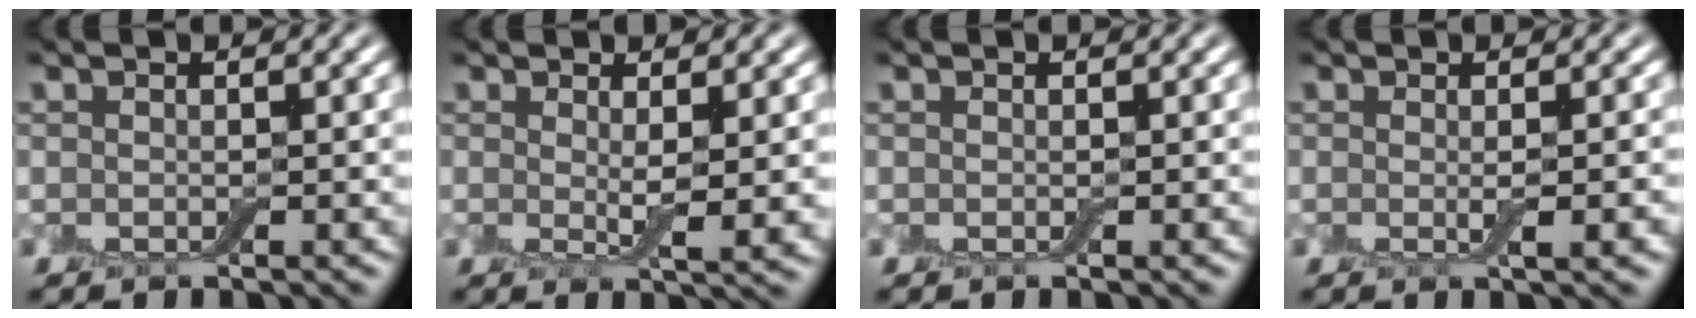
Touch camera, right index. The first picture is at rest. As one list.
[{"total": 2.0, "force": [0.6, 0.1, 1.9], "torque": [-0.037, -0.005, 0.010]}, {"total": 0.0}, {"total": 1.4, "force": [-0.2, -0.1, 1.3], "torque": [-0.024, -0.002, -0.003]}]